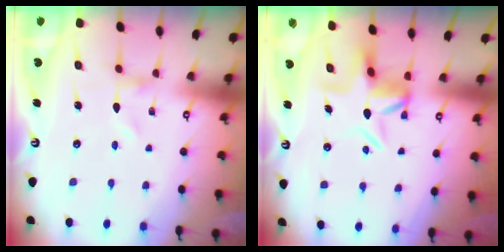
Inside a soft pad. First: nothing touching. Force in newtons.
{"total": 7.3, "press": 7.3, "slide": 0.9}